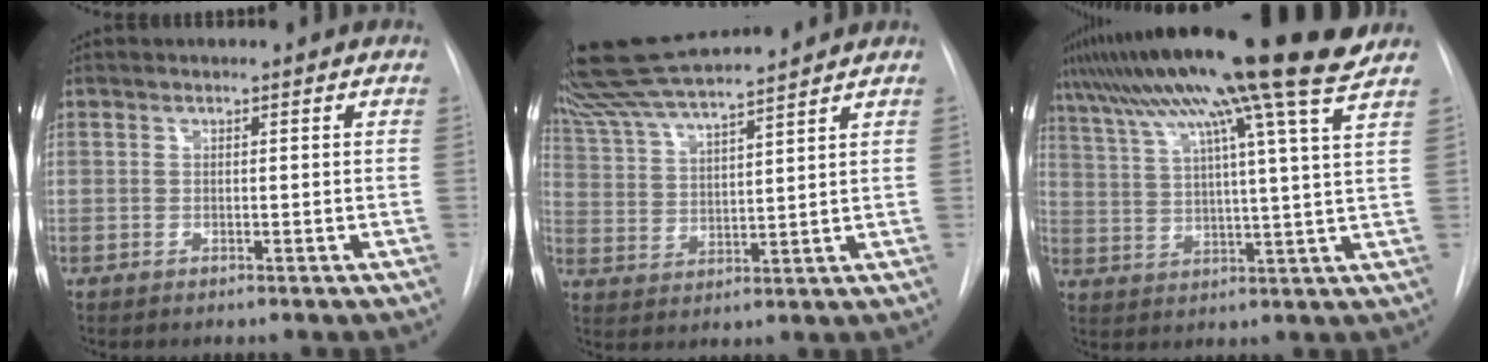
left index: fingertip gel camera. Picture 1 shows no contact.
{"total": 14.2, "force": [12.9, -0.3, 6.1], "torque": [-0.120, 0.021, 0.227]}
{"total": 20.4, "force": [15.3, -1.5, 13.4], "torque": [-0.228, 0.020, 0.220]}